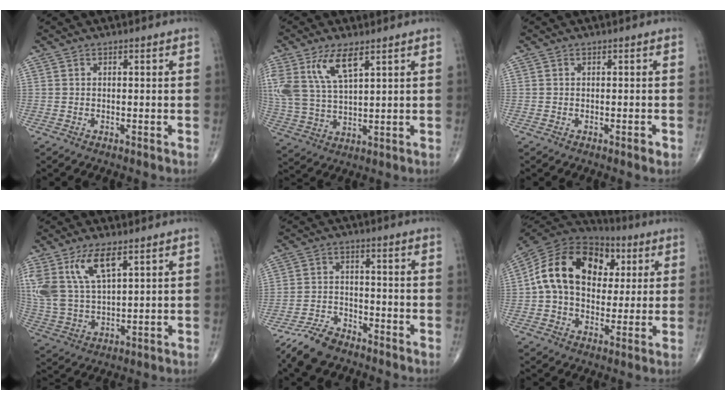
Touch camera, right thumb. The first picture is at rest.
{"total": 12.1, "force": [6.1, 4.8, 9.2], "torque": [-0.199, -0.016, 0.128]}
{"total": 1.1, "force": [-0.5, 0.4, 0.9], "torque": [-0.013, -0.002, -0.008]}
{"total": 13.9, "force": [6.9, 6.3, 10.3], "torque": [-0.212, -0.019, 0.144]}
{"total": 7.7, "force": [-6.2, 3.2, 3.2], "torque": [-0.061, 0.022, -0.123]}
{"total": 20.7, "force": [3.9, 14.7, 14.1], "torque": [-0.234, 0.025, 0.058]}